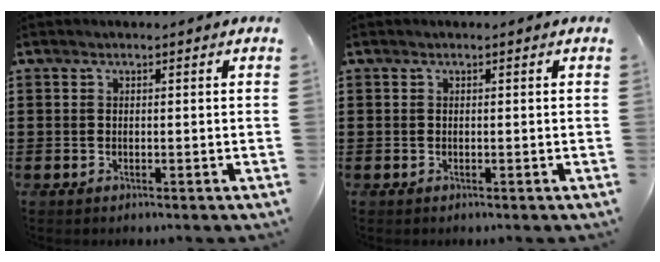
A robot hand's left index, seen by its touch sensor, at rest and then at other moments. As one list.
[{"total": 0.0}]